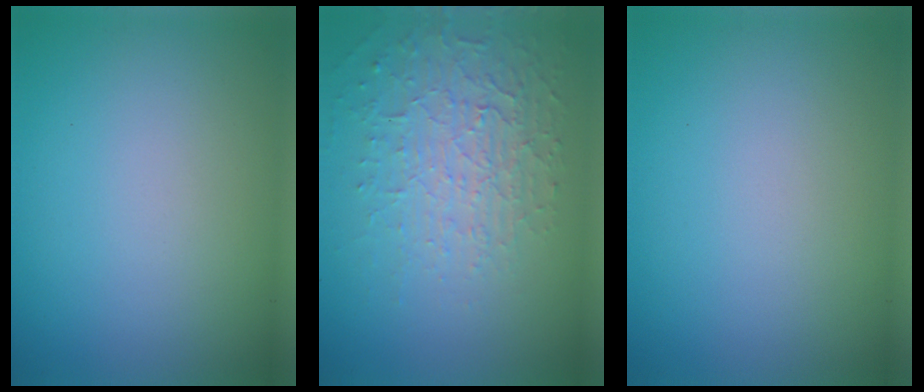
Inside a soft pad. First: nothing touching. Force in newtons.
{"total": 5.3, "press": 3.4, "slide": 4.1}
{"total": 0.0}